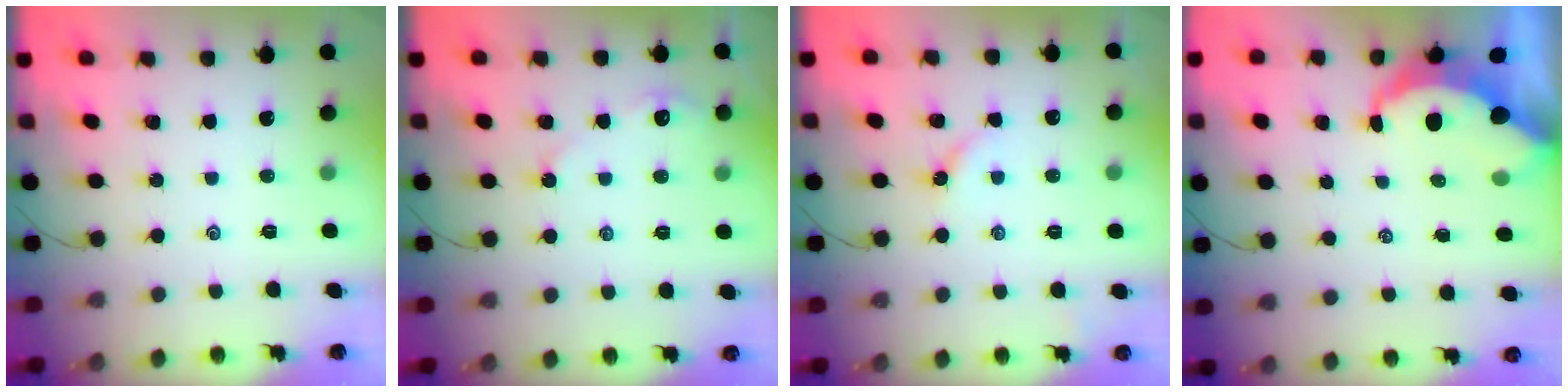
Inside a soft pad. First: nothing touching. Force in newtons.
{"total": 2.8, "press": 2.8, "slide": 0.4}
{"total": 2.7, "press": 2.7, "slide": 0.4}
{"total": 5.9, "press": 5.9, "slide": 0.6}